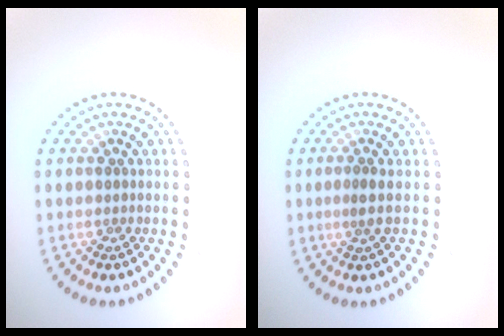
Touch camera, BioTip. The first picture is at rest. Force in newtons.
{"total": 1.2, "press": 0.7, "slide": 0.9}